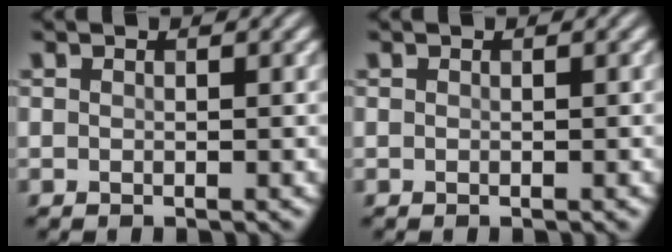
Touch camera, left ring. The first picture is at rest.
{"total": 0.0}